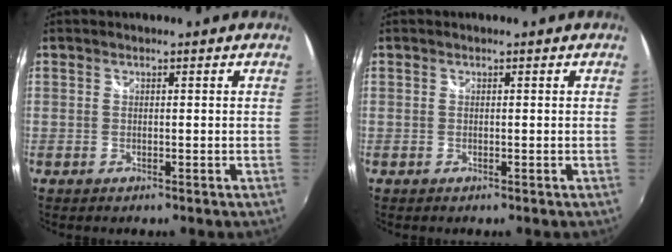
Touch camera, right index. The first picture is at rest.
{"total": 0.0}